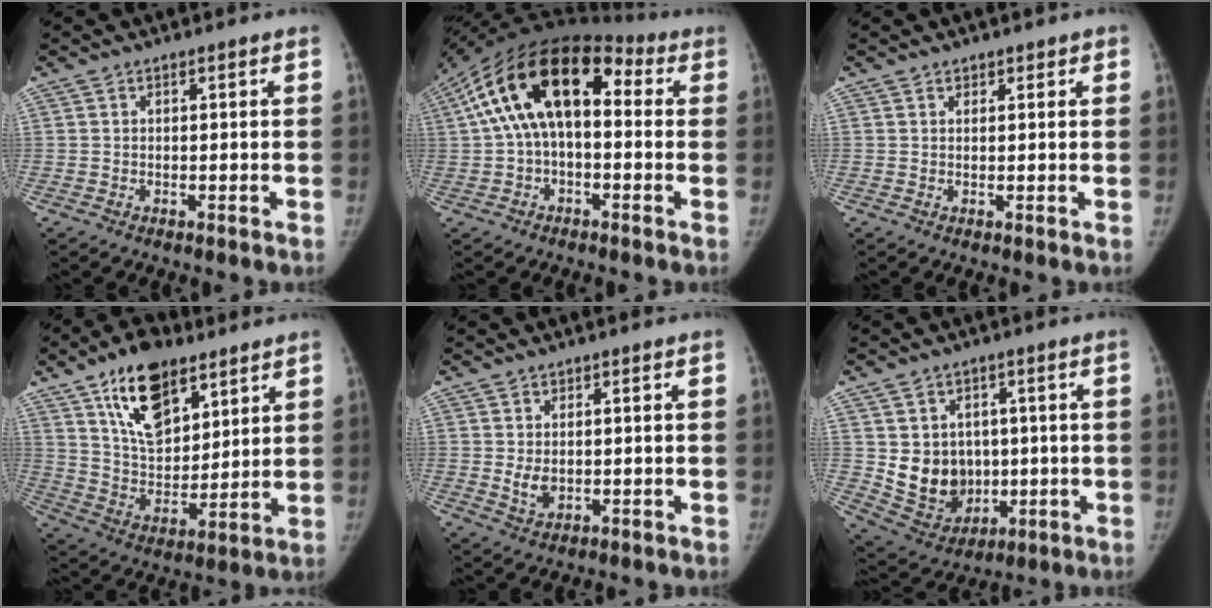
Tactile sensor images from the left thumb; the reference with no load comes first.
{"total": 19.1, "force": [2.9, 11.0, 15.4], "torque": [-0.254, 0.047, 0.029]}
{"total": 1.3, "force": [1.1, 0.7, 0.2], "torque": [0.009, -0.005, 0.015]}
{"total": 16.7, "force": [9.8, 8.8, 10.4], "torque": [-0.135, -0.048, 0.175]}
{"total": 3.1, "force": [0.4, 2.2, 2.1], "torque": [-0.033, -0.010, 0.018]}
{"total": 11.7, "force": [0.7, 10.0, 6.1], "torque": [-0.060, -0.013, 0.045]}